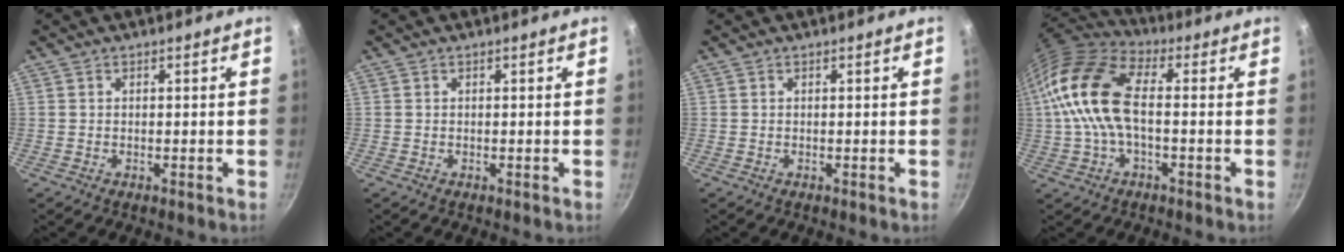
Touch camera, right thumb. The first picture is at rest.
{"total": 0.0}
{"total": 0.0}
{"total": 15.5, "force": [0.3, 8.3, 13.1], "torque": [-0.255, 0.030, -0.010]}